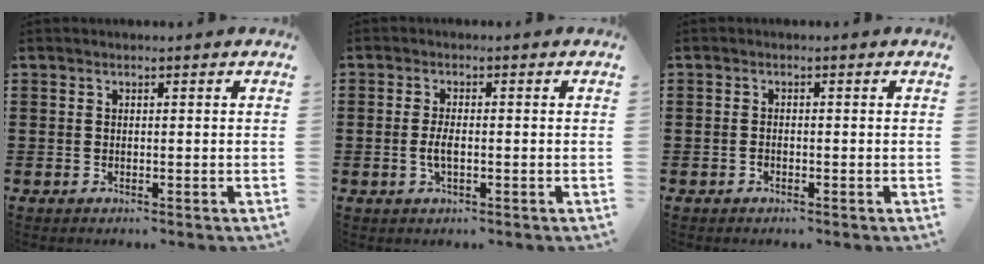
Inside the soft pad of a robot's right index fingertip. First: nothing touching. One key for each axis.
{"total": 2.6, "fx": -0.4, "fy": 0.9, "fz": 2.4, "tx": -0.058, "ty": -0.005, "tz": -0.013}
{"total": 0.6, "fx": -0.4, "fy": 0.3, "fz": 0.4, "tx": -0.011, "ty": -0.005, "tz": -0.006}